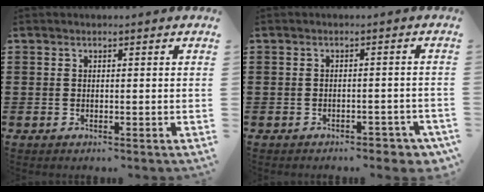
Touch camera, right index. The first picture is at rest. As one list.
[{"total": 2.0, "force": [-1.8, 0.4, 0.7], "torque": [-0.016, 0.000, -0.037]}]